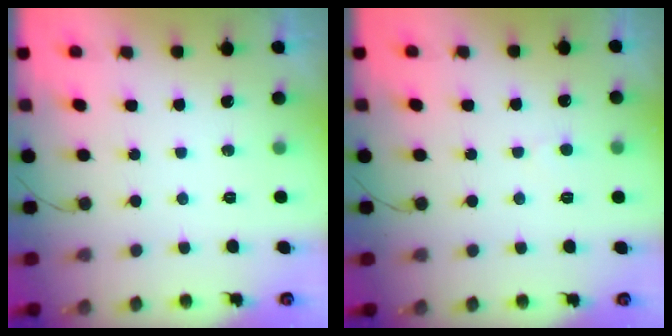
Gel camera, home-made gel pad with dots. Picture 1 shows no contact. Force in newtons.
{"total": 2.8, "press": 2.8, "slide": 0.3}